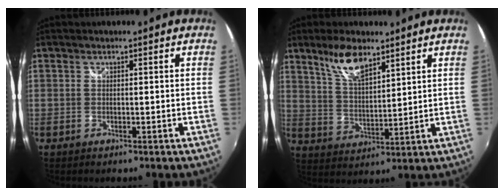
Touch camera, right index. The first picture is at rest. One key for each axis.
{"total": 8.5, "fx": 5.9, "fy": 2.9, "fz": 5.3, "tx": -0.099, "ty": 0.006, "tz": 0.118}